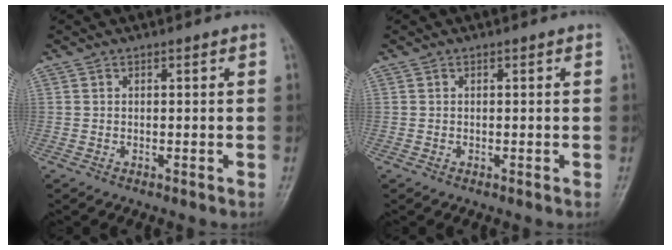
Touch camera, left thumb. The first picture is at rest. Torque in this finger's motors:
{"motor_torque": [-0.38, -0.29, 0.01, 0.10, -0.01]}